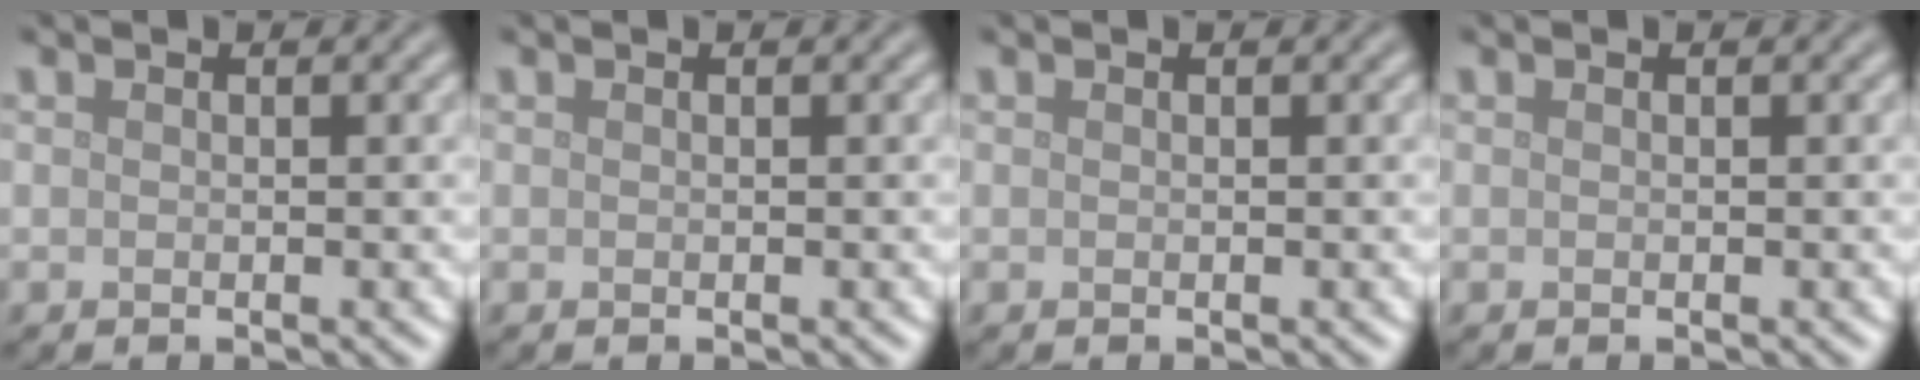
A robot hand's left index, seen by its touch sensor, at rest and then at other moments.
{"total": 0.0}
{"total": 0.0}
{"total": 0.0}